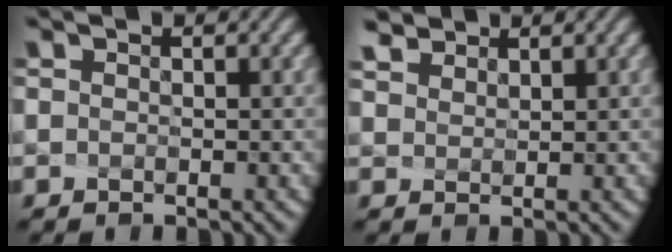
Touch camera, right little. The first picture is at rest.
{"total": 2.3, "force": [2.1, 1.0, 0.5], "torque": [-0.042, -0.003, 0.059]}